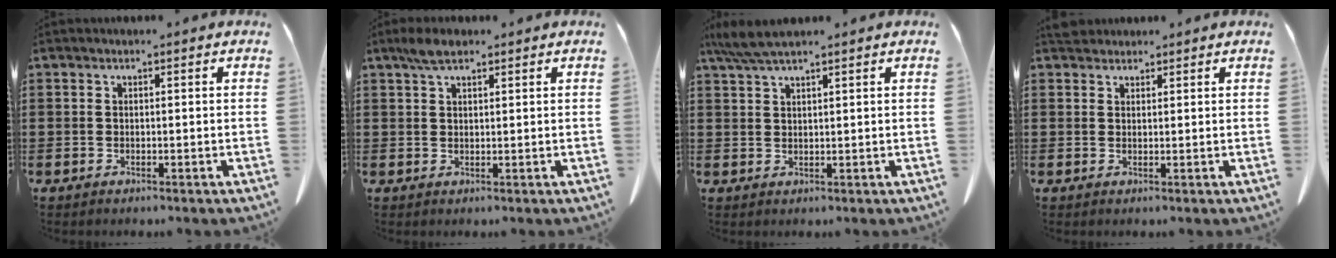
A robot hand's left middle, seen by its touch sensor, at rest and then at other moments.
{"total": 3.1, "force": [2.1, 1.0, 2.0], "torque": [-0.047, 0.003, 0.039]}
{"total": 4.2, "force": [3.3, 0.3, 2.6], "torque": [-0.058, -0.005, 0.063]}
{"total": 2.3, "force": [2.0, 1.0, 0.6], "torque": [-0.019, 0.004, 0.041]}